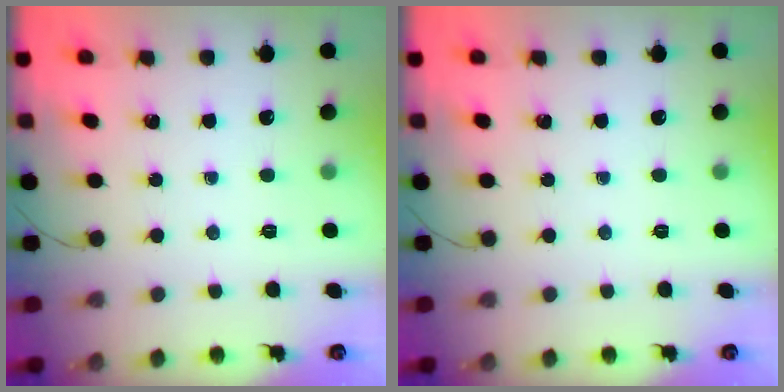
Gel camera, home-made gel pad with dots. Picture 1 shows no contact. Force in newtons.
{"total": 0.0}